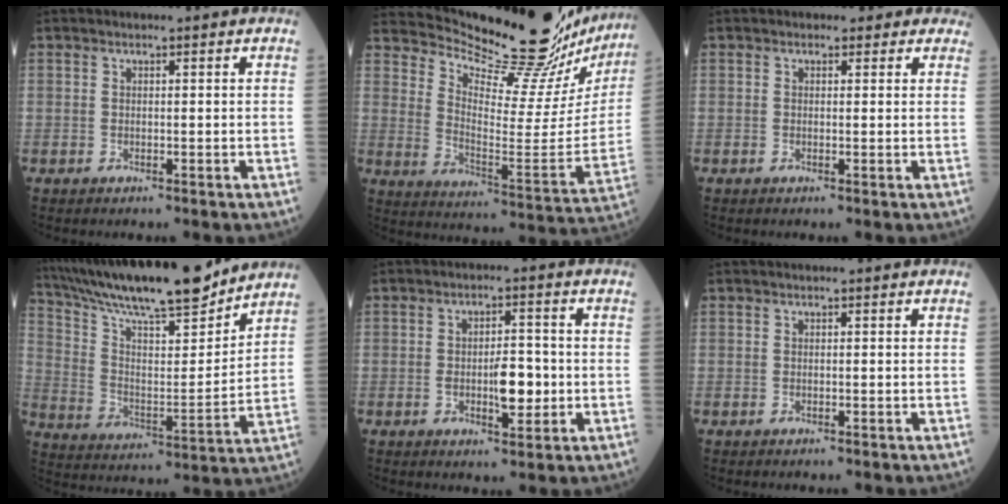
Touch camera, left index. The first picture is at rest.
{"total": 26.0, "force": [24.3, 2.3, 8.9], "torque": [-0.145, -0.121, 0.315]}
{"total": 3.2, "force": [2.6, 1.8, 0.2], "torque": [0.018, -0.007, 0.010]}
{"total": 21.0, "force": [18.2, 2.1, 10.3], "torque": [-0.185, -0.002, 0.299]}
{"total": 5.4, "force": [-1.1, 1.9, 5.0], "torque": [-0.077, -0.003, -0.017]}
{"total": 0.0}